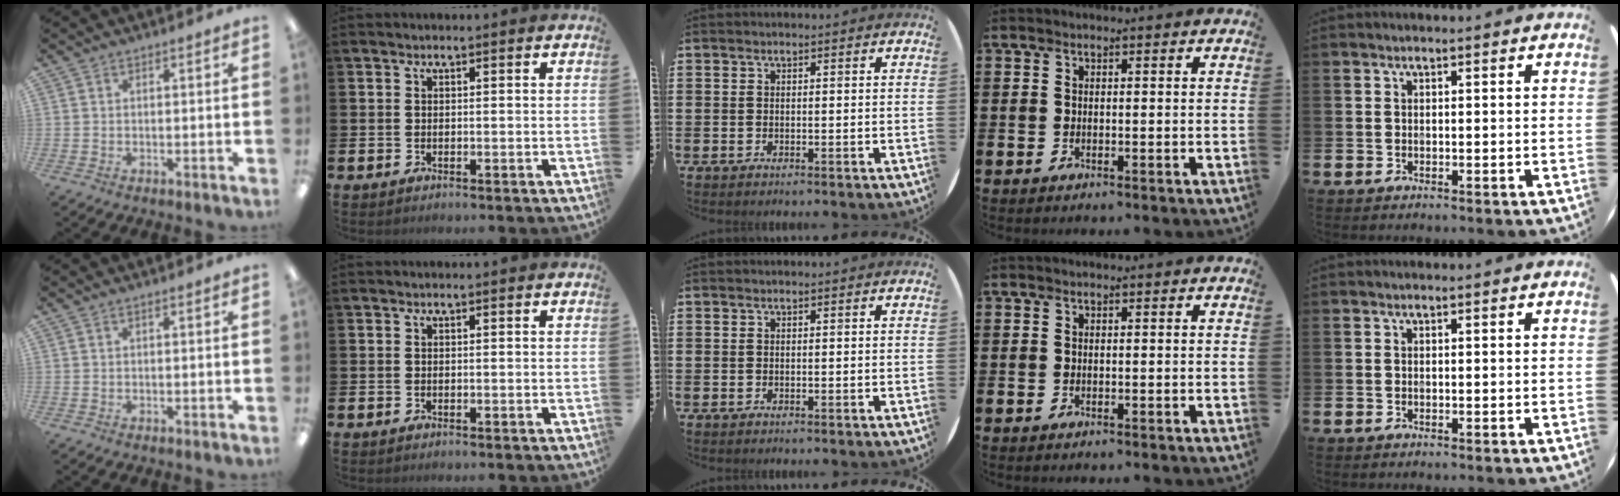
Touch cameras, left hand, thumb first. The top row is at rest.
{}